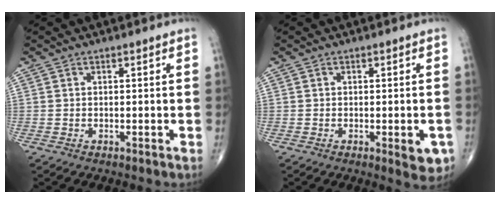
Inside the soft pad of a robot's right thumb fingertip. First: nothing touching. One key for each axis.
{"total": 4.6, "fx": -1.6, "fy": 1.7, "fz": 4.0, "tx": -0.031, "ty": -0.004, "tz": -0.015}